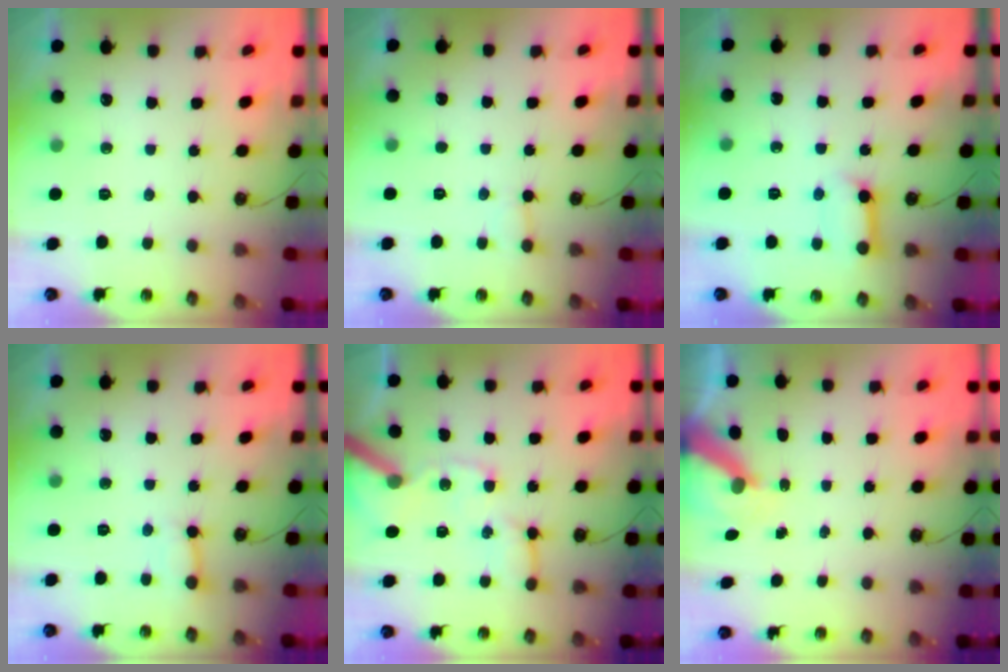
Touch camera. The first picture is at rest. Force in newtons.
{"total": 4.7, "press": 4.6, "slide": 0.6}
{"total": 10.0, "press": 9.9, "slide": 1.4}
{"total": 6.1, "press": 6.1, "slide": 0.6}
{"total": 13.6, "press": 13.5, "slide": 1.8}
{"total": 6.3, "press": 6.3, "slide": 0.7}